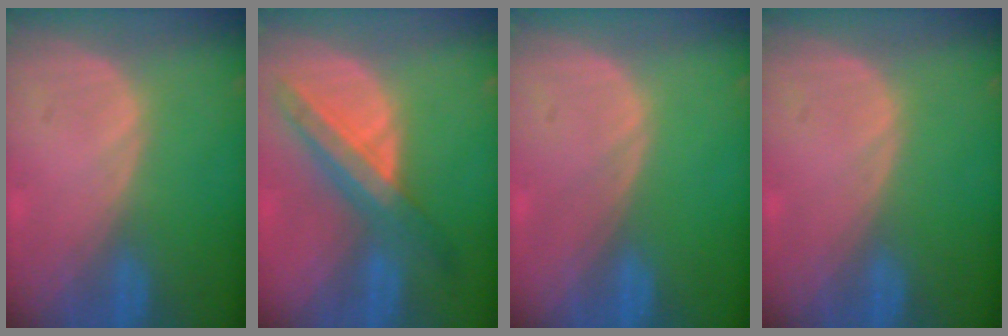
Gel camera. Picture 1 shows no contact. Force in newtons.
{"total": 8.0, "press": 7.1, "slide": 3.6}
{"total": 0.0}
{"total": 0.0}